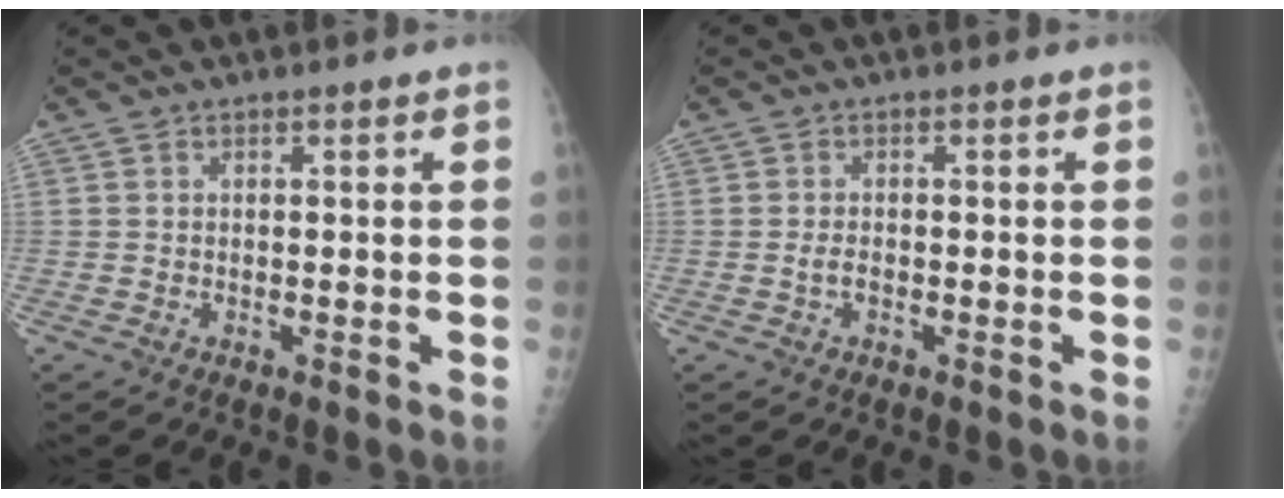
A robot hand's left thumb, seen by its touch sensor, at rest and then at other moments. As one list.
[{"total": 1.6, "force": [-0.5, 0.9, 1.2], "torque": [-0.023, 0.003, -0.009]}]